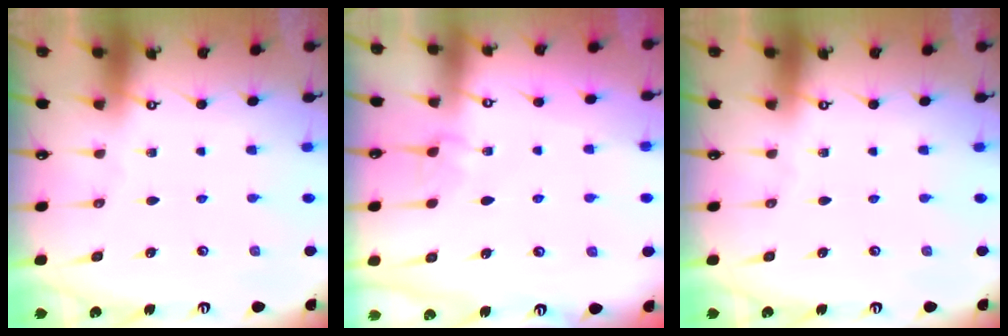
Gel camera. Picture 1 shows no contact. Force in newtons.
{"total": 2.4, "press": 2.4, "slide": 0.5}
{"total": 0.0}